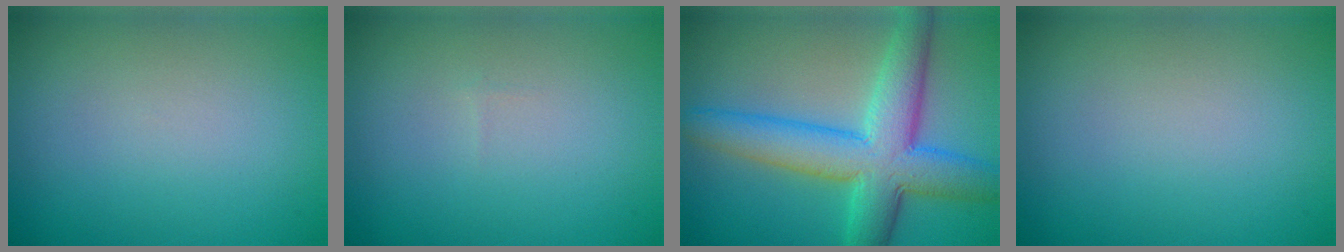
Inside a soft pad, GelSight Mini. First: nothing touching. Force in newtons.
{"total": 0.0}
{"total": 8.6, "press": 8.6, "slide": 0.1}
{"total": 0.0}